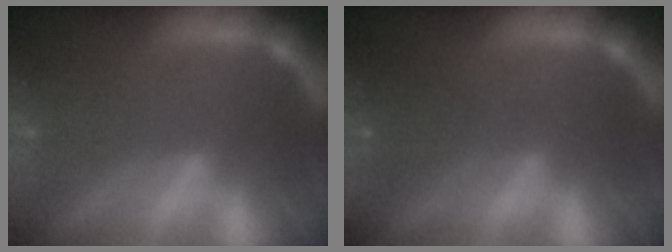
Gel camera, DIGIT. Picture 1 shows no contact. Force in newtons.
{"total": 2.5}